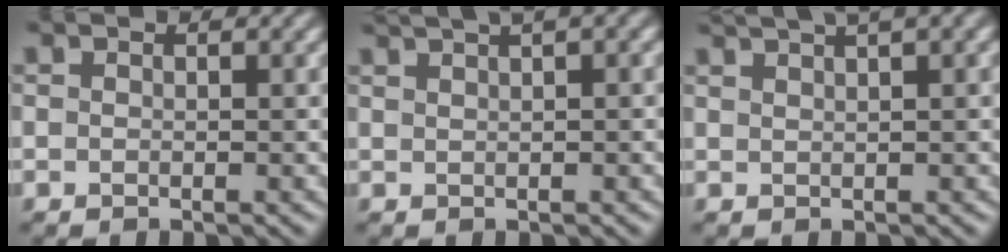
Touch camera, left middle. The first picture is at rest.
{"total": 4.8, "force": [3.3, 1.5, 3.1], "torque": [-0.052, 0.031, 0.043]}
{"total": 4.7, "force": [3.6, 0.8, 2.9], "torque": [-0.049, 0.026, 0.047]}